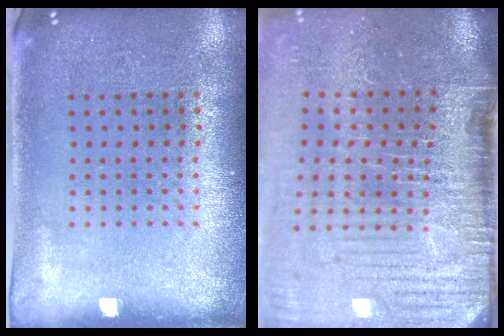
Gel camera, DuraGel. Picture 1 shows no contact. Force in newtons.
{"total": 5.1, "press": 4.2, "slide": 2.9}